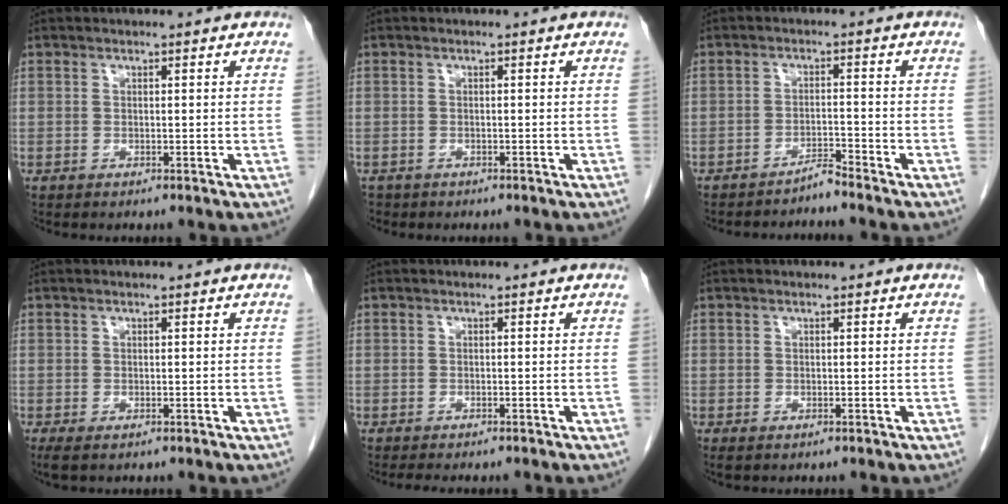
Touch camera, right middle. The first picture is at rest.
{"total": 1.5, "force": [-1.2, 0.9, 0.0], "torque": [-0.011, 0.000, -0.019]}
{"total": 2.3, "force": [-2.3, -0.4, 0.4], "torque": [0.001, -0.005, -0.040]}
{"total": 2.4, "force": [-1.5, 1.2, 1.5], "torque": [-0.028, -0.006, -0.019]}
{"total": 4.0, "force": [-3.4, 1.2, 1.8], "torque": [-0.023, -0.008, -0.042]}
{"total": 0.8, "force": [-0.5, 0.5, 0.5], "torque": [-0.008, -0.001, -0.003]}